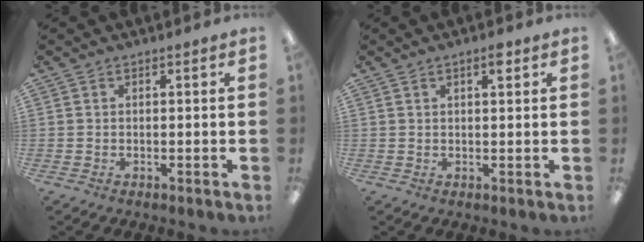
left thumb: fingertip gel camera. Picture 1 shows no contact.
{"total": 2.5, "force": [1.5, 0.7, 1.9], "torque": [-0.034, 0.001, 0.023]}